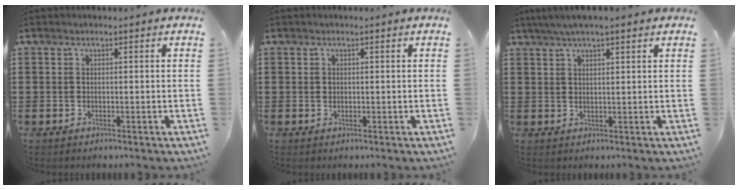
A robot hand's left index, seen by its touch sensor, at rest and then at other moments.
{"total": 0.6, "force": [0.3, 0.4, 0.2], "torque": [-0.006, 0.003, 0.006]}
{"total": 3.7, "force": [2.7, 0.5, 2.5], "torque": [-0.052, 0.004, 0.049]}